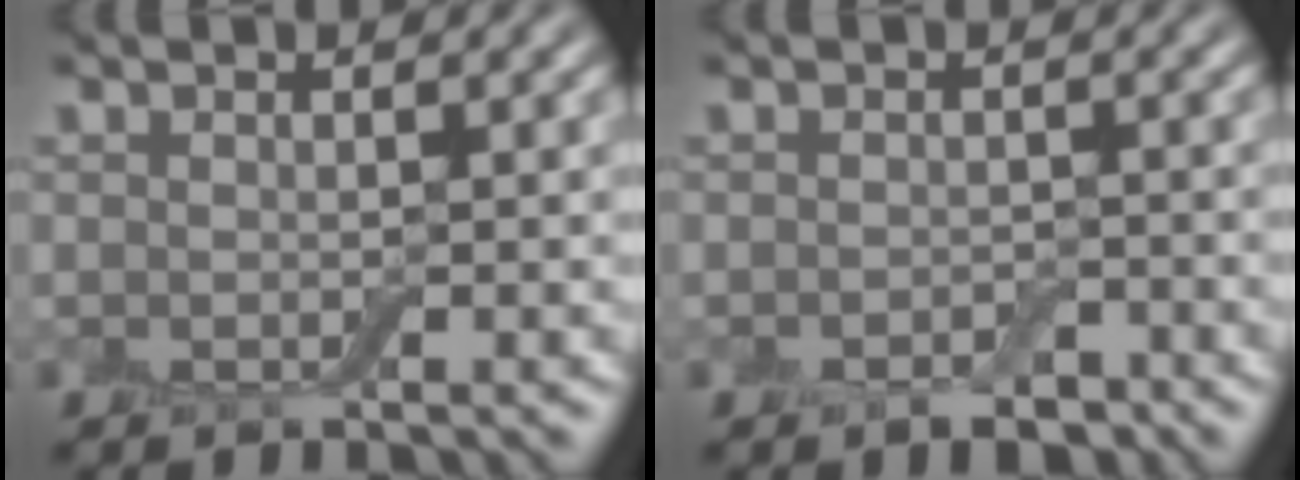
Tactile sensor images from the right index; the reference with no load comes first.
{"total": 2.1, "force": [-1.3, 1.2, 1.2], "torque": [-0.016, -0.002, -0.023]}